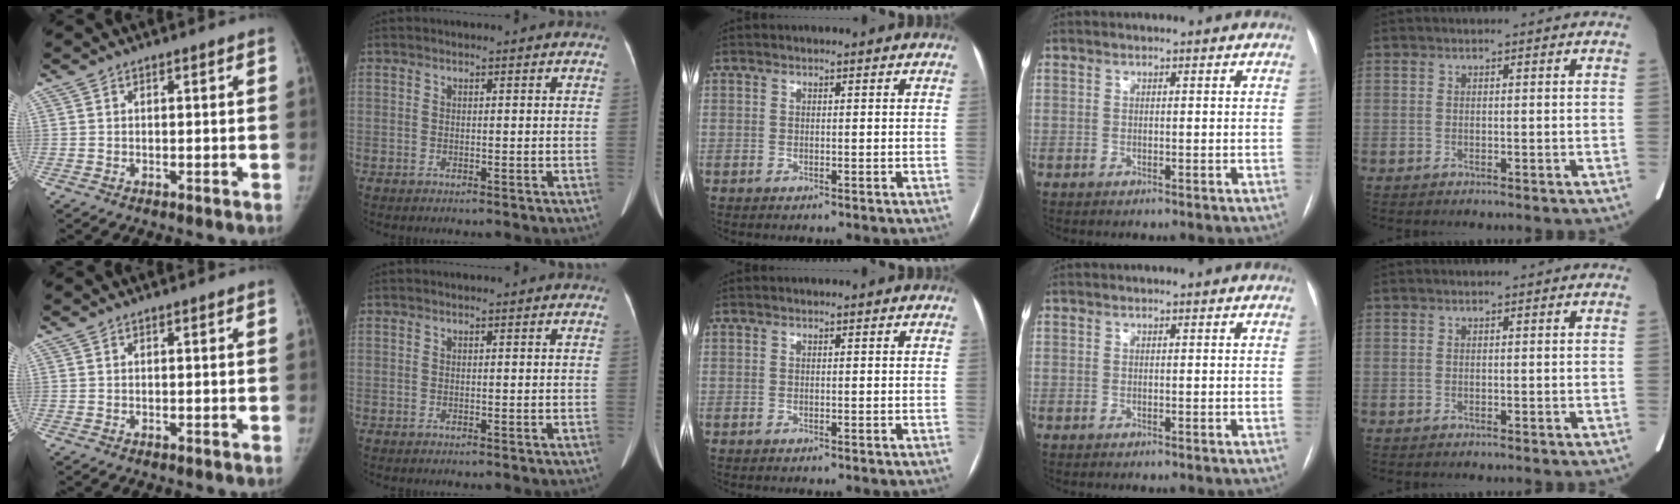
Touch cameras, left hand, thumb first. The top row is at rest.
{}